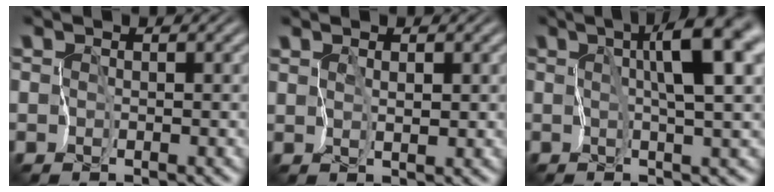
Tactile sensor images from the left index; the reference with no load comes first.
{"total": 1.0, "force": [0.7, 0.3, 0.7], "torque": [-0.010, -0.004, 0.023]}
{"total": 8.0, "force": [2.2, 1.1, 7.6], "torque": [-0.115, 0.018, 0.034]}